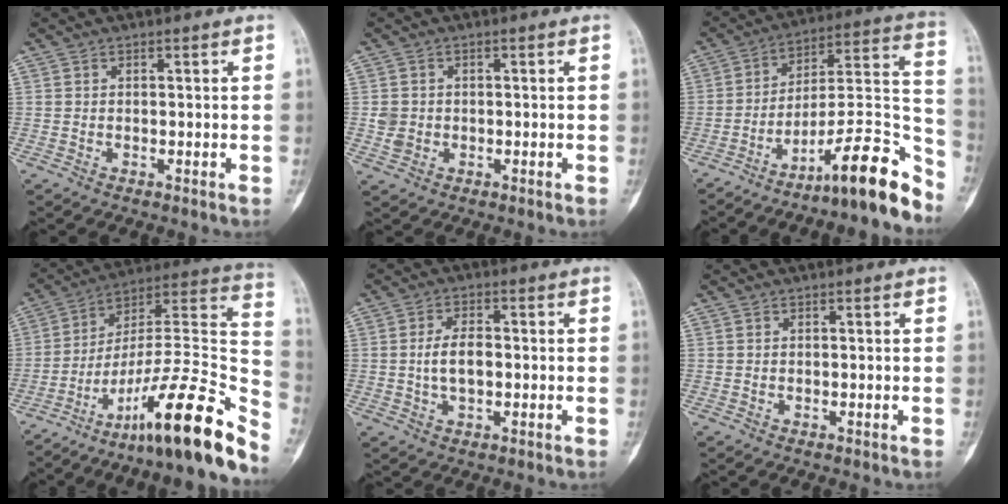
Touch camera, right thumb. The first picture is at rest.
{"total": 2.9, "force": [-0.2, 2.6, 1.3], "torque": [-0.014, 0.004, 0.002]}
{"total": 18.0, "force": [-13.1, 2.4, 12.0], "torque": [-0.154, 0.125, -0.205]}
{"total": 28.5, "force": [-17.4, 4.8, 22.0], "torque": [-0.271, 0.102, -0.274]}
{"total": 5.4, "force": [-0.2, 2.9, 4.5], "torque": [-0.085, 0.008, -0.003]}
{"total": 0.0}